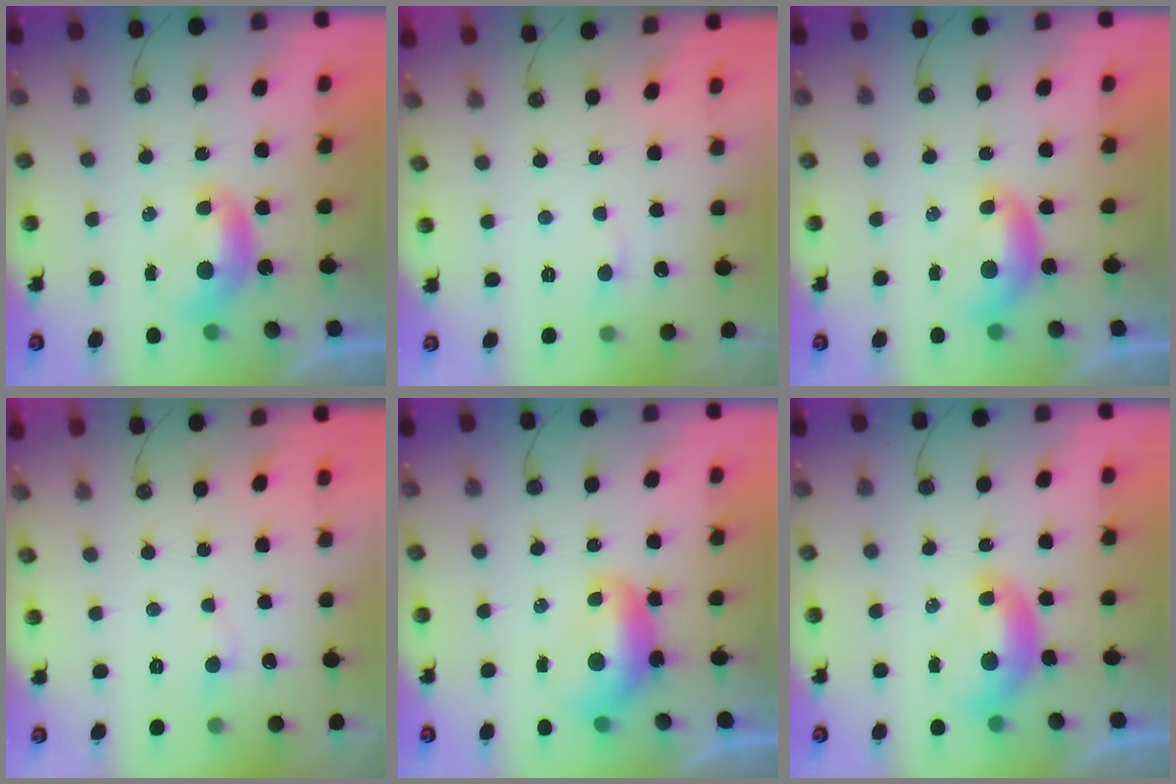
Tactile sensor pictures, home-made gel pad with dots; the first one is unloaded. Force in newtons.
{"total": 0.7, "press": 0.6, "slide": 0.5}
{"total": 0.0}
{"total": 1.3, "press": 1.2, "slide": 0.7}
{"total": 1.3, "press": 1.2, "slide": 0.4}
{"total": 1.3, "press": 1.1, "slide": 0.6}